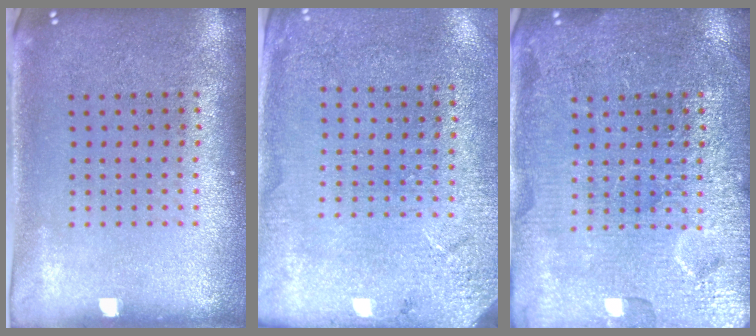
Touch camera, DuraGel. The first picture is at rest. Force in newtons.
{"total": 2.6, "press": 2.5, "slide": 0.8}
{"total": 4.0, "press": 4.0, "slide": 0.4}